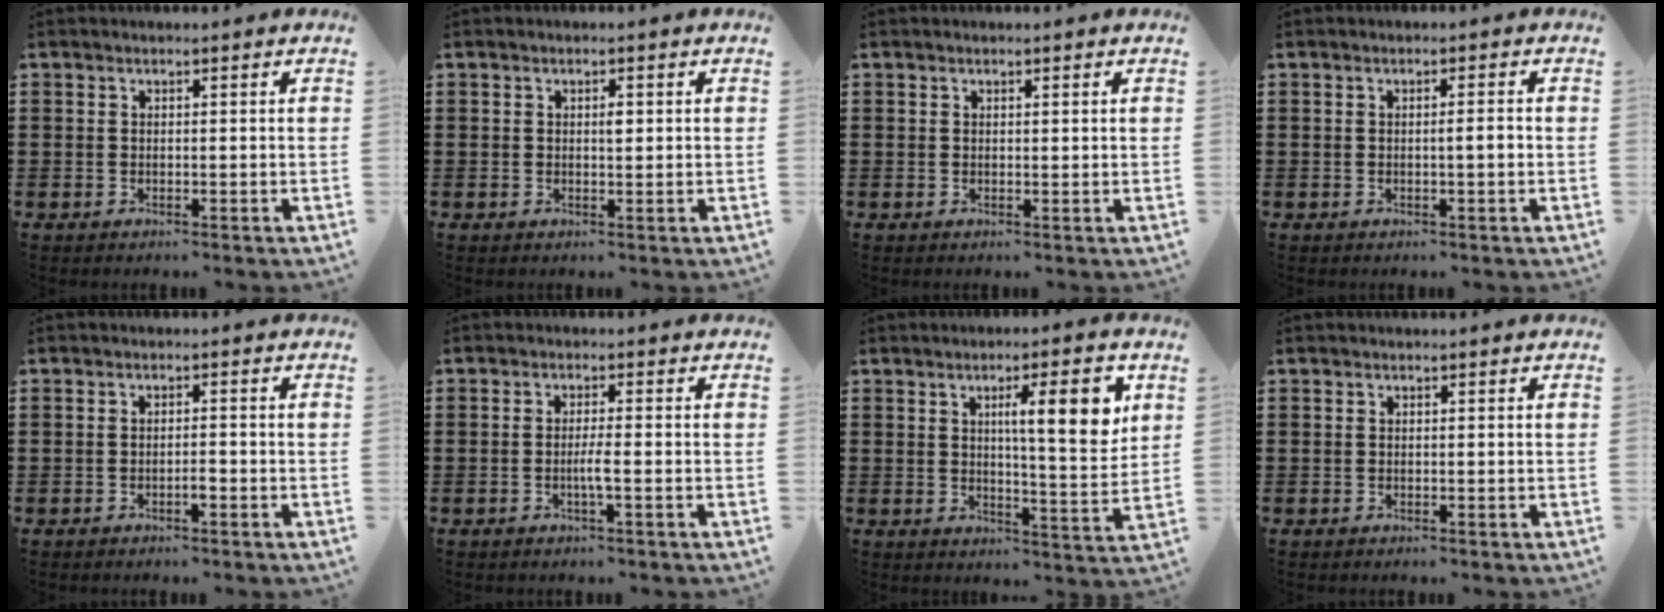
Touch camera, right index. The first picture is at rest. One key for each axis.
{"total": 1.3, "fx": 0.2, "fy": 0.5, "fz": 1.2, "tx": -0.016, "ty": -0.002, "tz": 0.002}
{"total": 0.5, "fx": 0.3, "fy": 0.1, "fz": 0.4, "tx": -0.009, "ty": 0.001, "tz": 0.006}
{"total": 1.7, "fx": -0.2, "fy": 0.1, "fz": 1.6, "tx": -0.029, "ty": -0.002, "tz": -0.004}
{"total": 1.3, "fx": -0.7, "fy": 0.3, "fz": 1.0, "tx": -0.021, "ty": 0.000, "tz": -0.013}
{"total": 2.2, "fx": -0.7, "fy": 0.0, "fz": 2.1, "tx": -0.037, "ty": -0.002, "tz": -0.014}
{"total": 9.8, "fx": 3.6, "fy": 1.9, "fz": 9.0, "tx": -0.138, "ty": -0.009, "tz": 0.048}
{"total": 0.0}